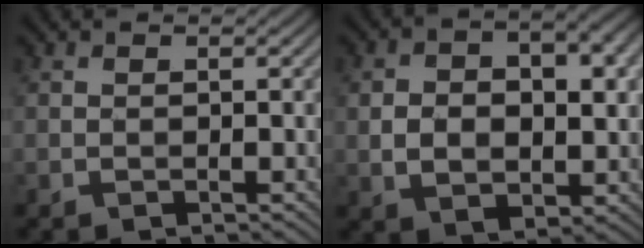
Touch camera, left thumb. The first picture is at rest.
{"total": 10.3, "force": [1.5, 6.5, 7.9], "torque": [-0.140, -0.007, 0.028]}